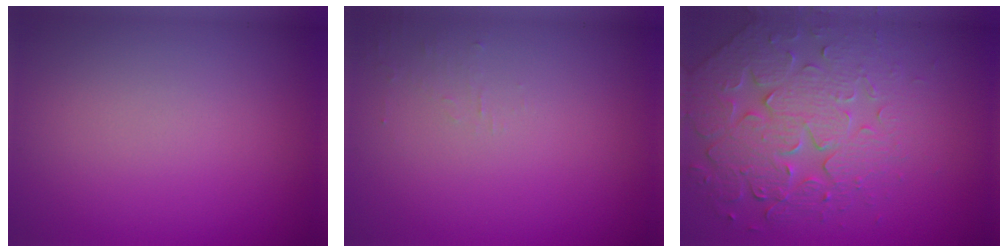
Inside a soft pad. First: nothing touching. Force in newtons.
{"total": 0.9, "press": 0.9, "slide": 0.1}
{"total": 5.8, "press": 5.2, "slide": 2.7}